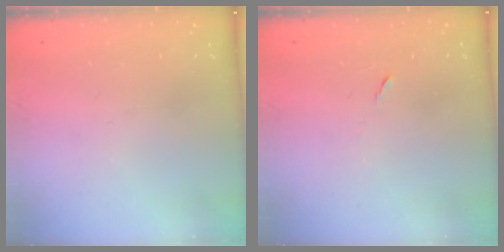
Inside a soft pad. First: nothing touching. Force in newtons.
{"total": 5.2, "press": 4.8, "slide": 2.1}